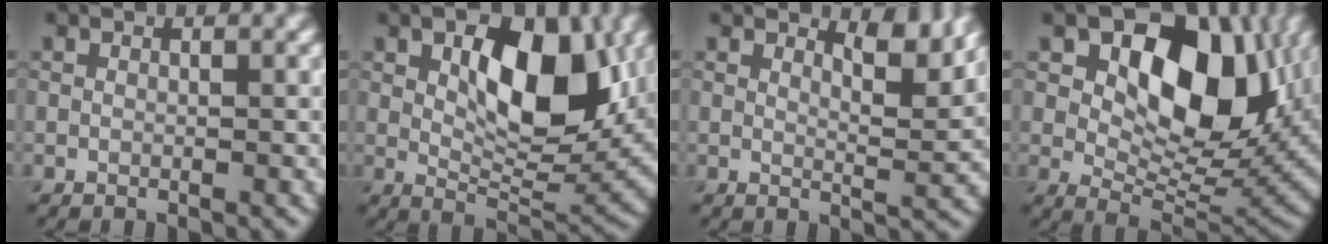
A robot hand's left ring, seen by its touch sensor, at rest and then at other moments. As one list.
[{"total": 10.1, "force": [2.4, 5.1, 8.4], "torque": [-0.127, -0.002, 0.040]}, {"total": 3.0, "force": [2.4, 0.6, 1.7], "torque": [-0.026, -0.008, 0.033]}, {"total": 12.7, "force": [3.8, 7.5, 9.5], "torque": [-0.134, -0.001, 0.065]}]